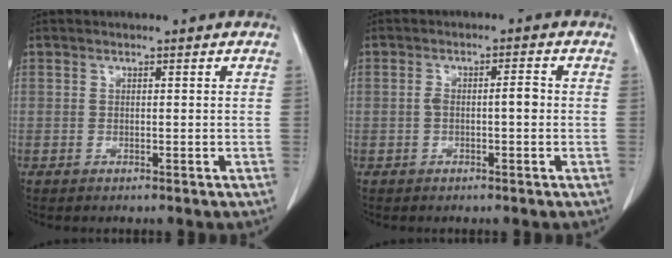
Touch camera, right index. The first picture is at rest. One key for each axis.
{"total": 3.0, "fx": -0.4, "fy": 0.7, "fz": 2.9, "tx": -0.051, "ty": 0.012, "tz": -0.005}